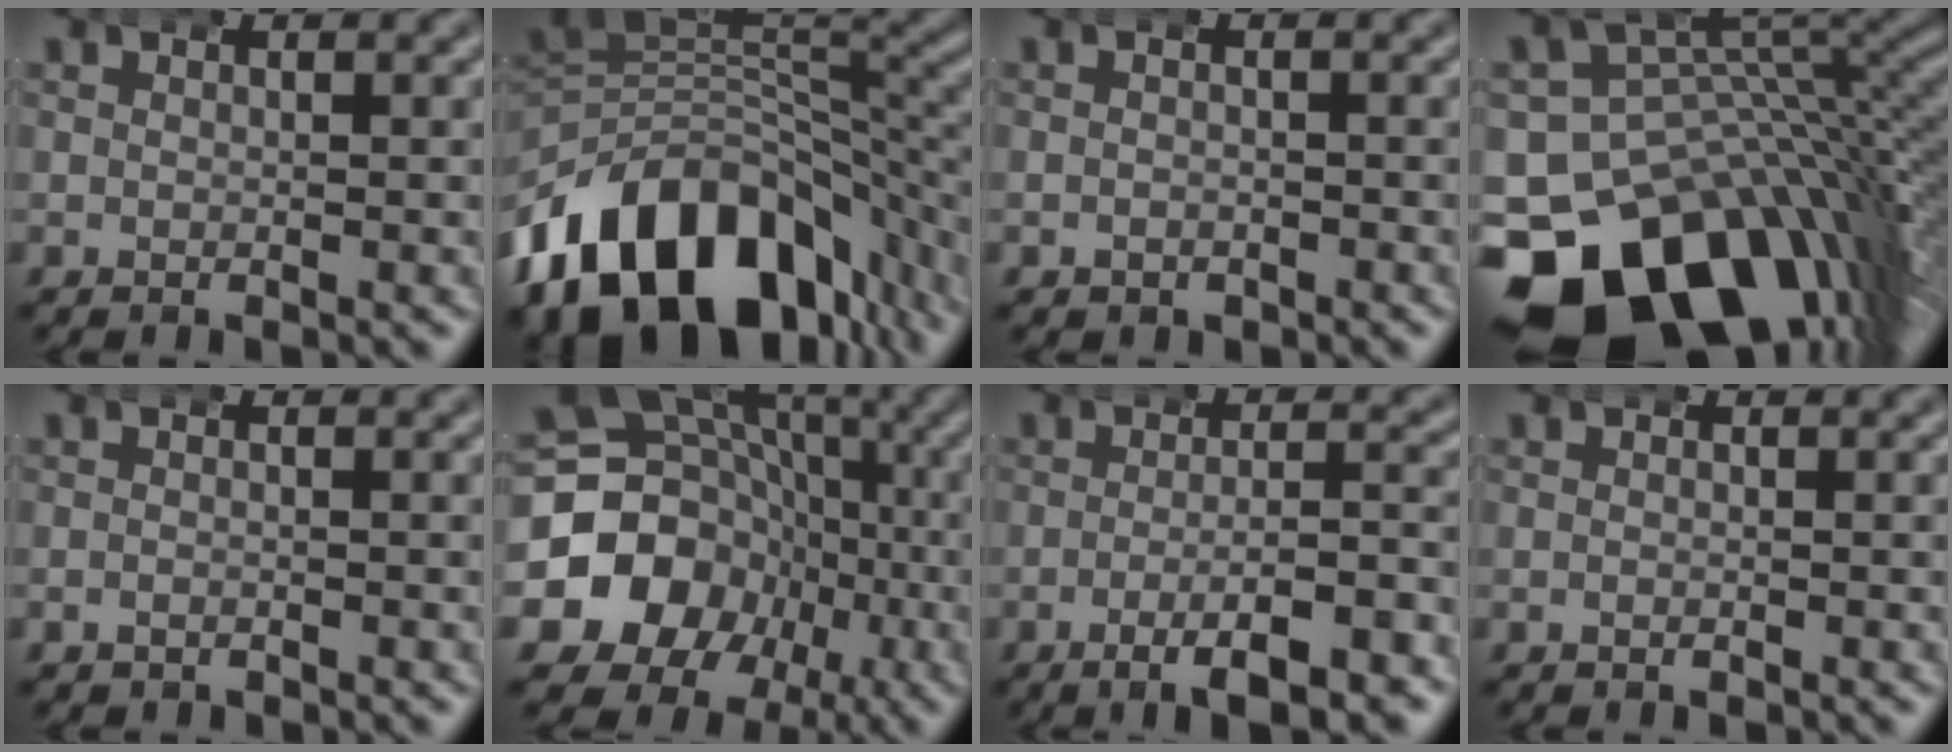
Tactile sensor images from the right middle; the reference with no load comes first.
{"total": 17.8, "force": [-7.9, 11.5, 11.1], "torque": [-0.194, -0.047, -0.107]}
{"total": 1.1, "force": [-0.6, 0.9, 0.2], "torque": [-0.004, -0.005, -0.007]}
{"total": 23.2, "force": [-9.6, 15.4, 14.4], "torque": [-0.240, -0.064, -0.133]}
{"total": 0.6, "force": [-0.5, 0.3, 0.1], "torque": [-0.003, -0.002, -0.007]}
{"total": 18.8, "force": [-3.0, 17.0, 7.3], "torque": [-0.181, -0.062, -0.048]}
{"total": 6.0, "force": [-3.8, 1.2, 4.6], "torque": [-0.066, -0.007, -0.060]}
{"total": 0.0}